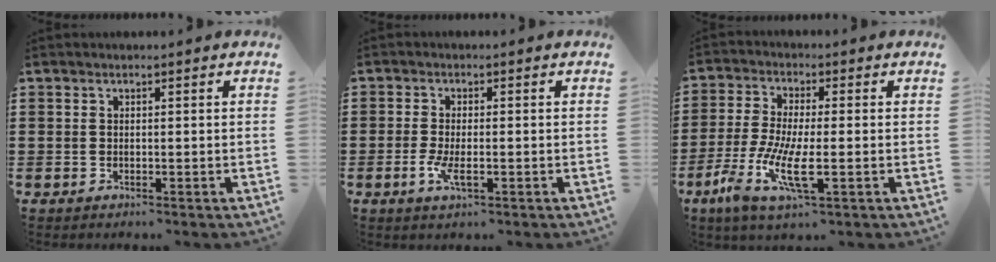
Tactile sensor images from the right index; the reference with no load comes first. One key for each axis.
{"total": 3.2, "fx": -1.2, "fy": 0.9, "fz": 2.9, "tx": -0.069, "ty": -0.007, "tz": -0.028}
{"total": 8.3, "fx": -3.1, "fy": 1.9, "fz": 7.4, "tx": -0.165, "ty": -0.015, "tz": -0.060}